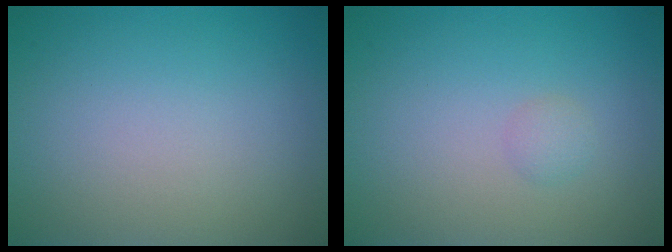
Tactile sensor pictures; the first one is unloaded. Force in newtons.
{"total": 0.8, "press": 0.8, "slide": 0.1}